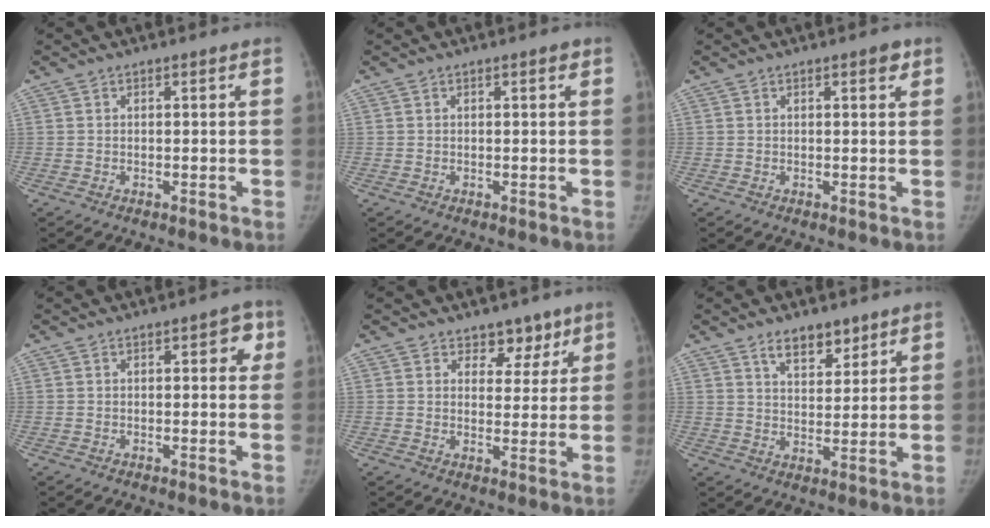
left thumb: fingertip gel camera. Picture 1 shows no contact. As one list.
[{"total": 0.5, "force": [0.3, 0.2, 0.4], "torque": [-0.007, -0.001, 0.002]}, {"total": 1.7, "force": [0.9, 0.6, 1.3], "torque": [-0.013, -0.002, 0.010]}, {"total": 3.4, "force": [1.0, 1.8, 2.7], "torque": [-0.007, 0.004, 0.004]}, {"total": 5.2, "force": [3.6, 3.4, 1.3], "torque": [0.021, -0.020, 0.053]}, {"total": 6.8, "force": [4.8, 3.4, 3.5], "torque": [-0.026, -0.033, 0.082]}]